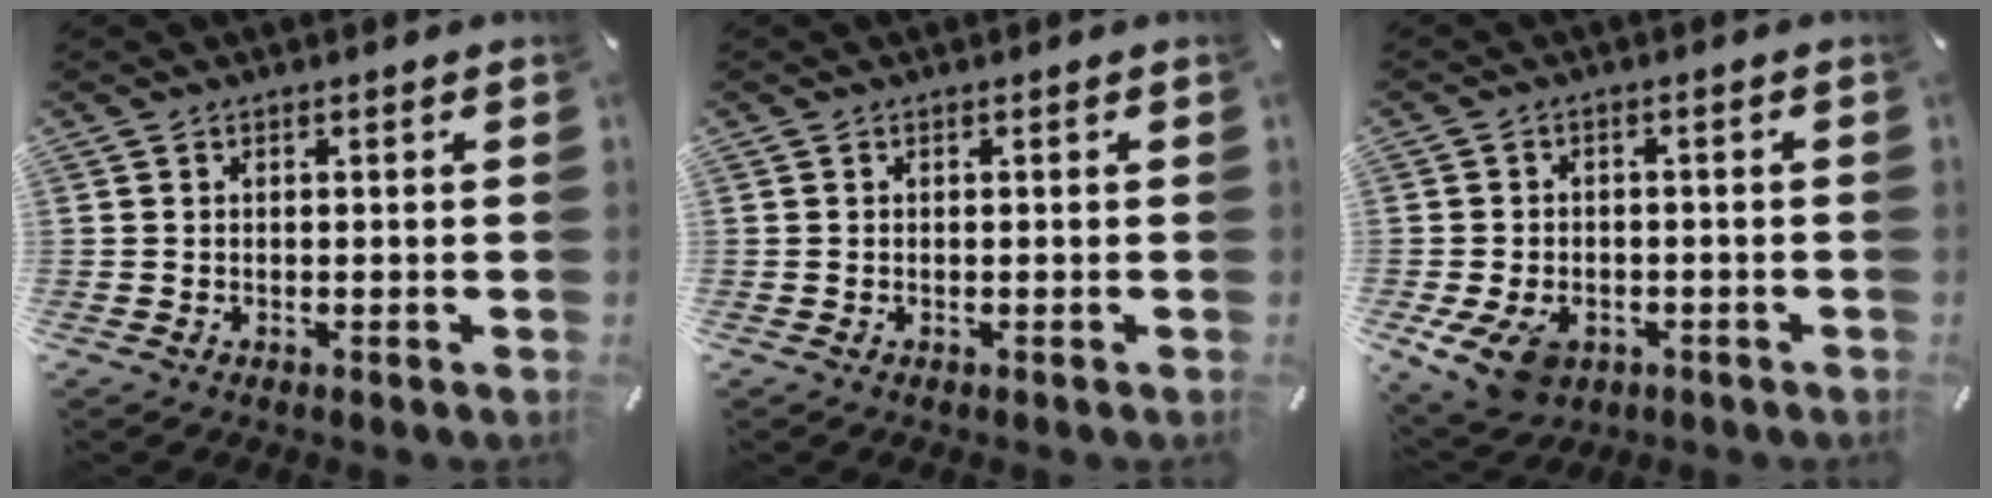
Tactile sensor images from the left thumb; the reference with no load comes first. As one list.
[{"total": 0.0}, {"total": 8.0, "force": [-3.5, 5.8, 4.3], "torque": [-0.089, 0.012, -0.063]}]